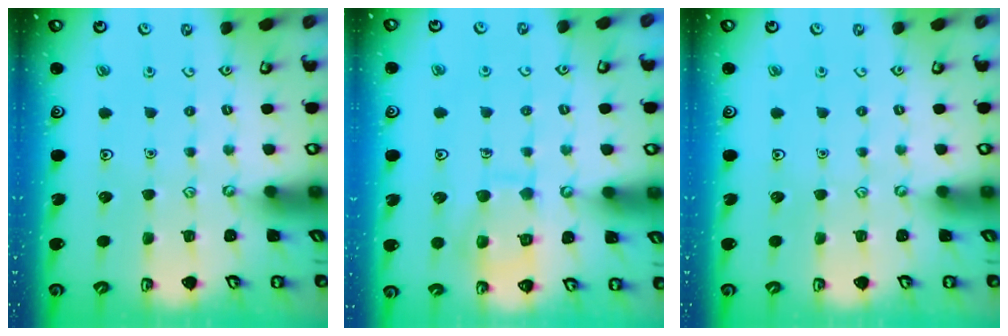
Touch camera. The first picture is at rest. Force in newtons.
{"total": 10.5, "press": 10.4, "slide": 0.9}
{"total": 0.0}